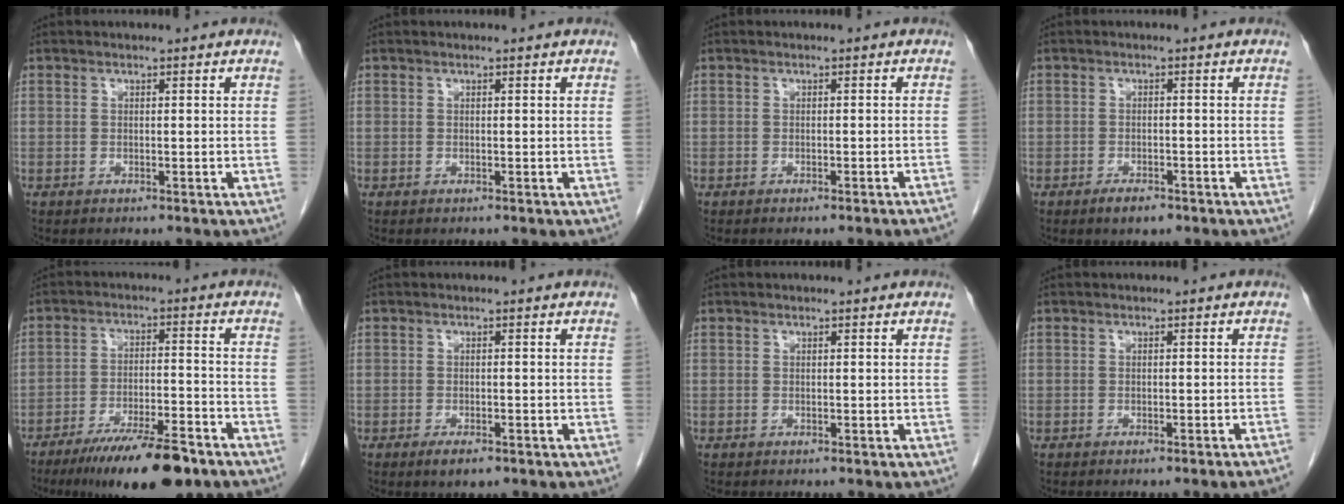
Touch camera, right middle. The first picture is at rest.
{"total": 0.0}
{"total": 2.5, "force": [-2.0, -0.8, 1.3], "torque": [-0.014, 0.005, -0.024]}
{"total": 2.5, "force": [-1.7, 0.9, 1.5], "torque": [-0.030, -0.001, -0.023]}
{"total": 13.2, "force": [-9.5, 2.3, 8.9], "torque": [-0.141, -0.020, -0.158]}
{"total": 2.6, "force": [-1.6, 0.9, 1.8], "torque": [-0.034, -0.003, -0.022]}
{"total": 0.0}
{"total": 2.5, "force": [-2.0, -0.8, 1.3], "torque": [-0.014, 0.007, -0.024]}